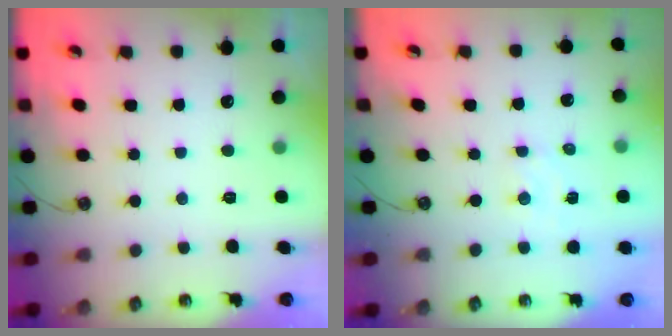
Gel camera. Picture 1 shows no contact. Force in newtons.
{"total": 3.5, "press": 3.4, "slide": 0.5}